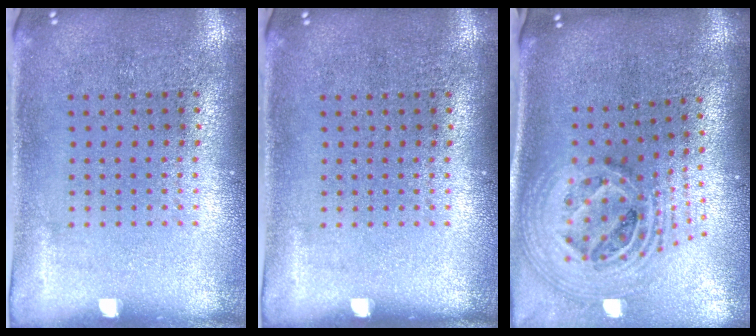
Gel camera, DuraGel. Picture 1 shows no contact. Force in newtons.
{"total": 0.0}
{"total": 2.8, "press": 1.9, "slide": 2.1}